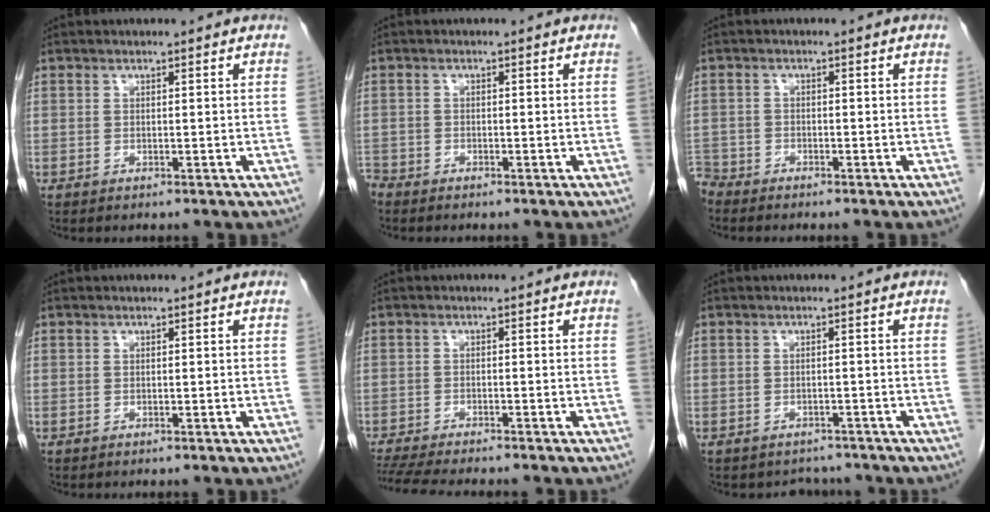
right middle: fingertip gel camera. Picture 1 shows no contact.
{"total": 1.9, "force": [-1.8, 0.5, 0.1], "torque": [-0.002, -0.003, -0.034]}
{"total": 2.9, "force": [-2.8, 0.6, -0.2], "torque": [0.007, -0.007, -0.054]}
{"total": 0.0}
{"total": 10.0, "force": [-8.8, 0.9, 4.7], "torque": [-0.071, -0.014, -0.135]}
{"total": 3.0, "force": [-2.6, 1.5, -0.3], "torque": [0.001, 0.008, -0.036]}